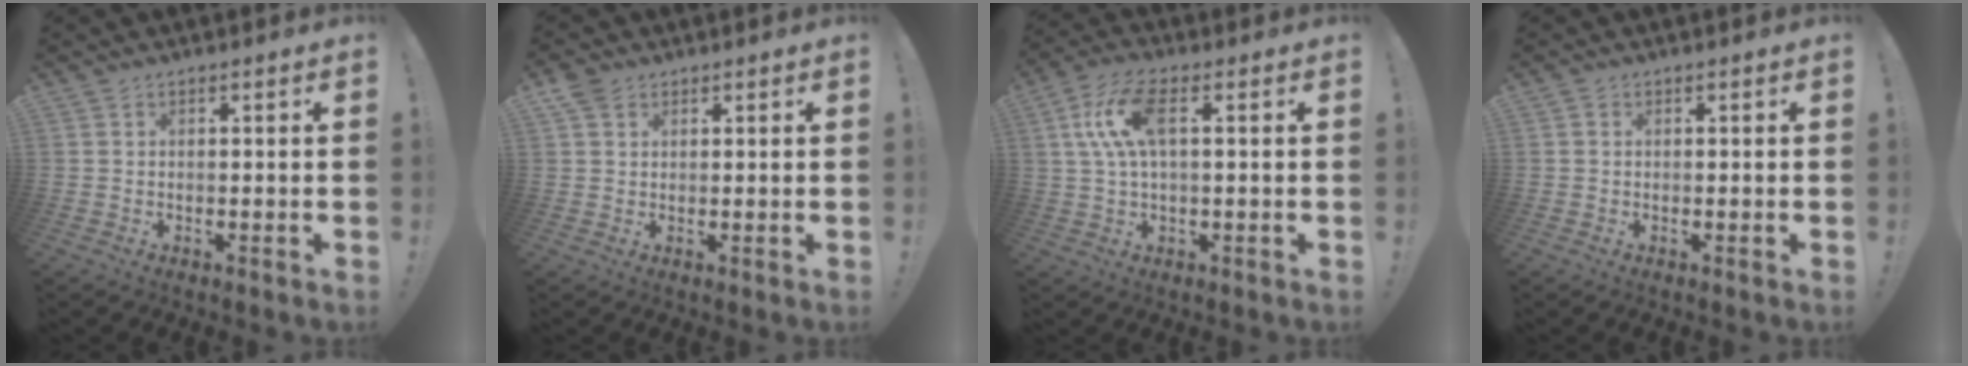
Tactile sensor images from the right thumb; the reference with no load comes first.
{"total": 3.8, "force": [2.3, 2.6, 1.5], "torque": [-0.026, -0.004, 0.043]}
{"total": 11.8, "force": [2.6, 5.3, 10.2], "torque": [-0.218, 0.007, 0.048]}
{"total": 0.0}